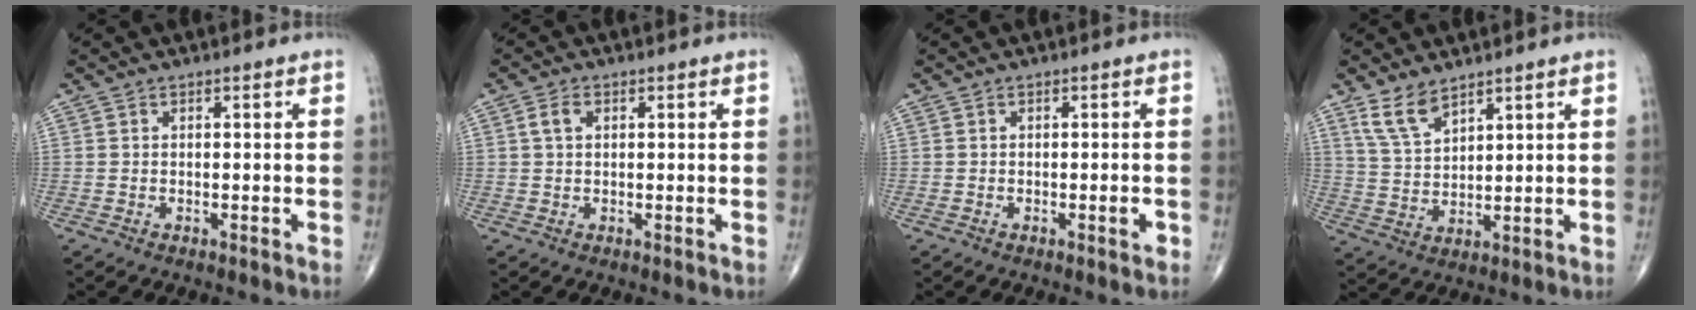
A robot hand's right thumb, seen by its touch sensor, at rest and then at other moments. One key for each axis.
{"total": 2.2, "fx": 0.6, "fy": 1.4, "fz": 1.6, "tx": -0.033, "ty": 0.007, "tz": 0.011}
{"total": 1.6, "fx": -0.6, "fy": 0.4, "fz": 1.4, "tx": -0.016, "ty": 0.000, "tz": -0.009}
{"total": 6.3, "fx": 4.6, "fy": 2.6, "fz": 3.4, "tx": -0.060, "ty": -0.023, "tz": 0.100}